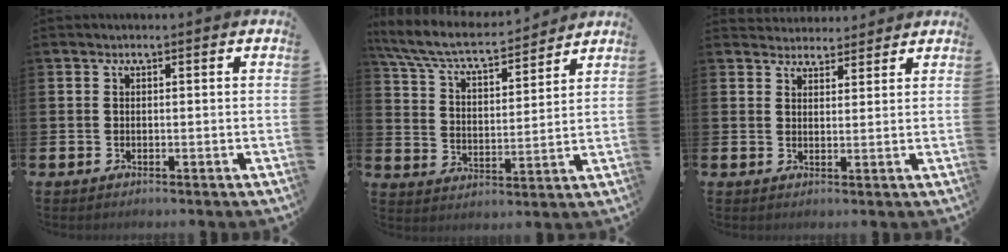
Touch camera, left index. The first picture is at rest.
{"total": 7.5, "force": [6.9, 1.6, 2.6], "torque": [-0.084, -0.047, 0.118]}
{"total": 3.0, "force": [2.9, 0.9, -0.5], "torque": [0.000, -0.013, 0.053]}